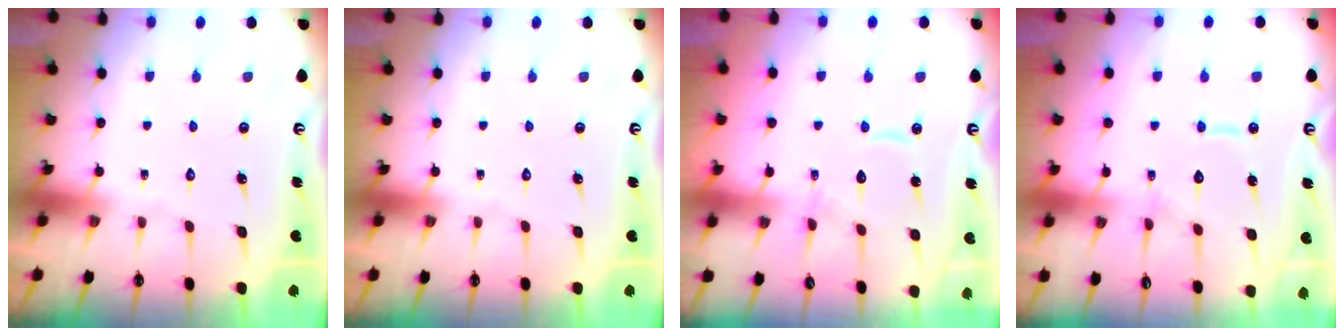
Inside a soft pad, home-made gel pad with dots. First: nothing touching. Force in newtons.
{"total": 0.0}
{"total": 11.3, "press": 11.3, "slide": 0.9}
{"total": 10.6, "press": 10.6, "slide": 0.9}